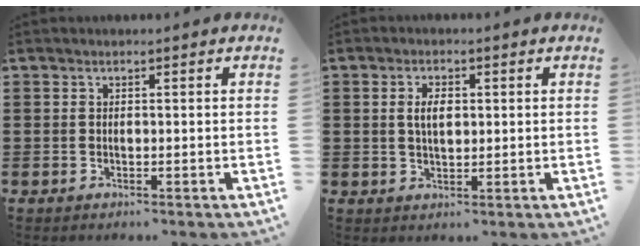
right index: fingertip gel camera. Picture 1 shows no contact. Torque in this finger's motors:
{"motor_torque": [0.90, 0.44, 0.09, 0.09]}